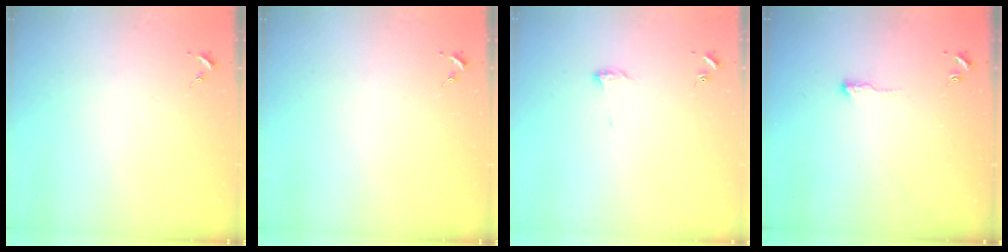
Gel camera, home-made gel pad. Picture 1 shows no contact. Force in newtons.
{"total": 0.0}
{"total": 5.3, "press": 5.3, "slide": 0.4}
{"total": 2.9, "press": 2.9, "slide": 0.6}